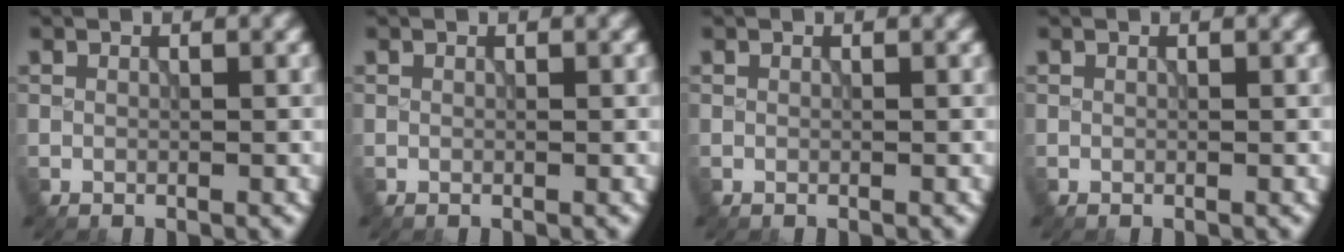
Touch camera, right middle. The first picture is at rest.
{"total": 0.0}
{"total": 0.0}
{"total": 0.0}